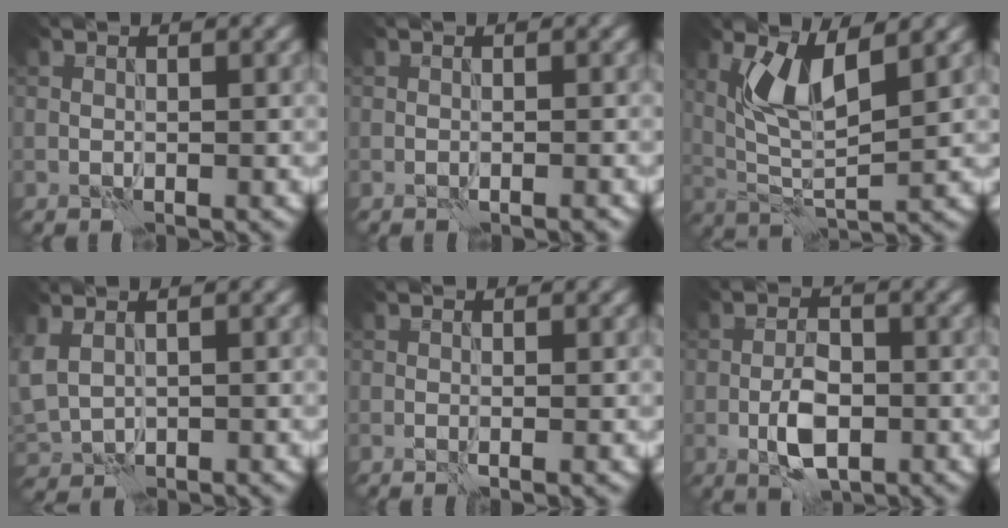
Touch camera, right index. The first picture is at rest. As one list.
[{"total": 0.7, "force": [-0.4, 0.0, 0.5], "torque": [-0.006, 0.003, -0.009]}, {"total": 5.1, "force": [2.2, 1.6, 4.3], "torque": [-0.087, -0.007, 0.047]}, {"total": 3.0, "force": [0.9, 2.2, 1.8], "torque": [-0.055, 0.000, 0.027]}, {"total": 1.0, "force": [-0.3, 0.1, 0.9], "torque": [-0.017, -0.003, -0.006]}, {"total": 4.0, "force": [-1.5, 1.8, 3.3], "torque": [-0.060, 0.002, -0.029]}]